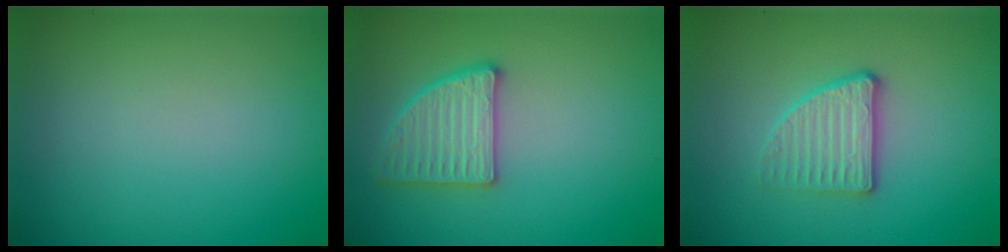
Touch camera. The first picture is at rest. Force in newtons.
{"total": 3.5, "press": 3.3, "slide": 1.1}
{"total": 2.8, "press": 2.5, "slide": 1.2}